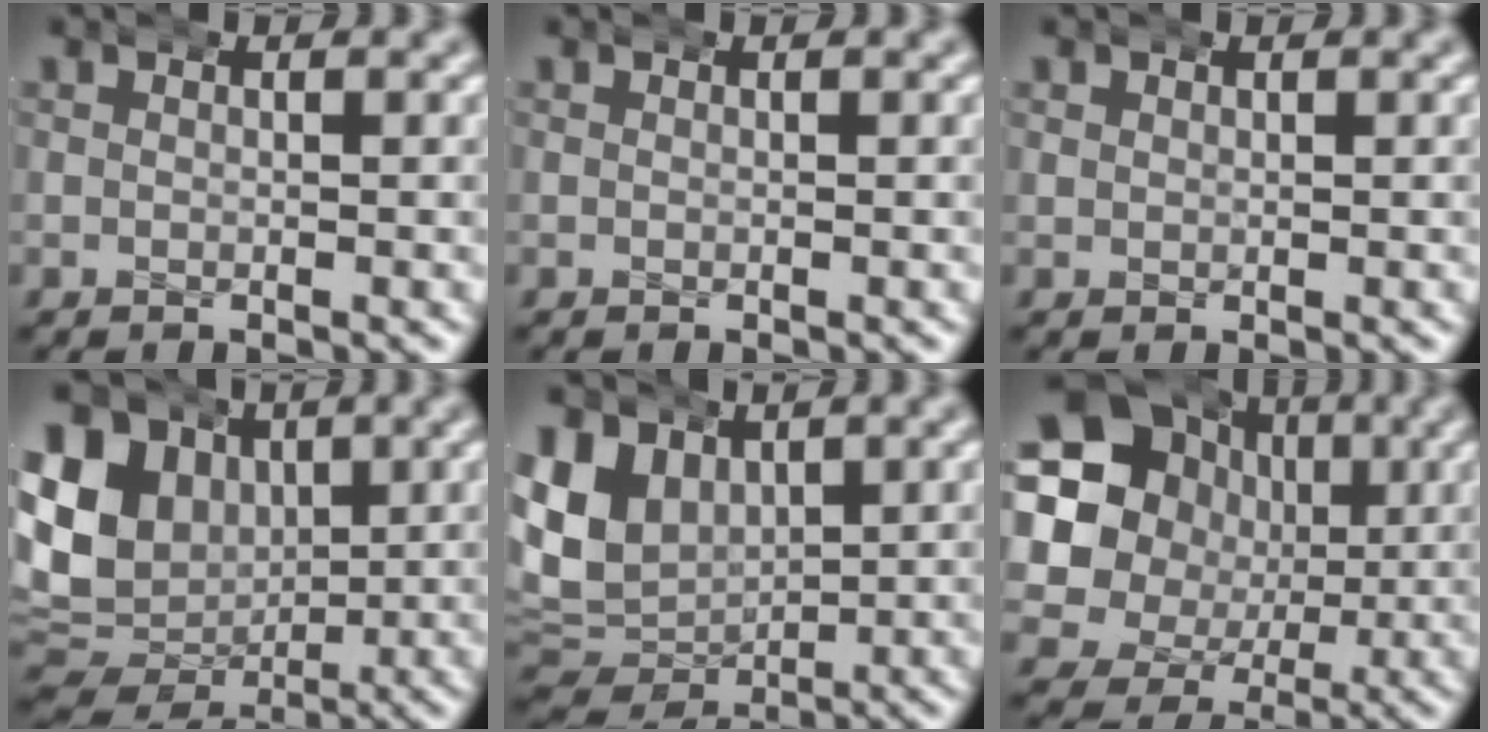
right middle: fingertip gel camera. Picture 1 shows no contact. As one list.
[{"total": 0.0}, {"total": 0.6, "force": [0.4, 0.4, 0.0], "torque": [0.001, 0.000, 0.009]}, {"total": 15.8, "force": [1.2, 13.8, 7.7], "torque": [-0.157, -0.024, 0.018]}, {"total": 10.0, "force": [0.8, 8.7, 4.9], "torque": [-0.126, -0.028, 0.020]}, {"total": 17.2, "force": [2.7, 14.8, 8.4], "torque": [-0.175, -0.013, 0.032]}]